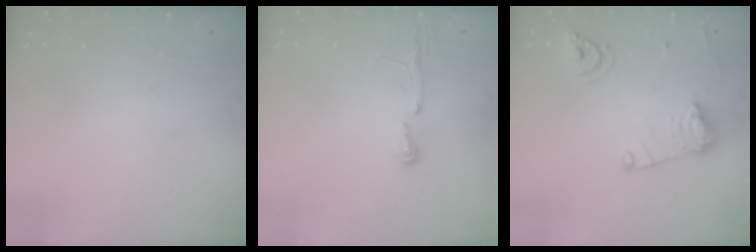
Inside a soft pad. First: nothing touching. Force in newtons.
{"total": 5.2, "press": 5.1, "slide": 0.7}
{"total": 12.6, "press": 12.5, "slide": 1.2}